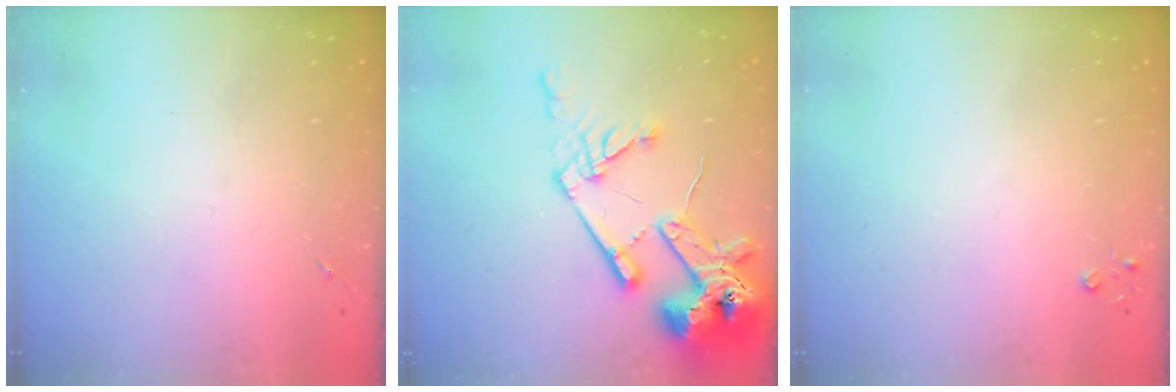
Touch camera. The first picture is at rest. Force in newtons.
{"total": 22.8, "press": 22.6, "slide": 2.9}
{"total": 2.3, "press": 2.3, "slide": 0.3}